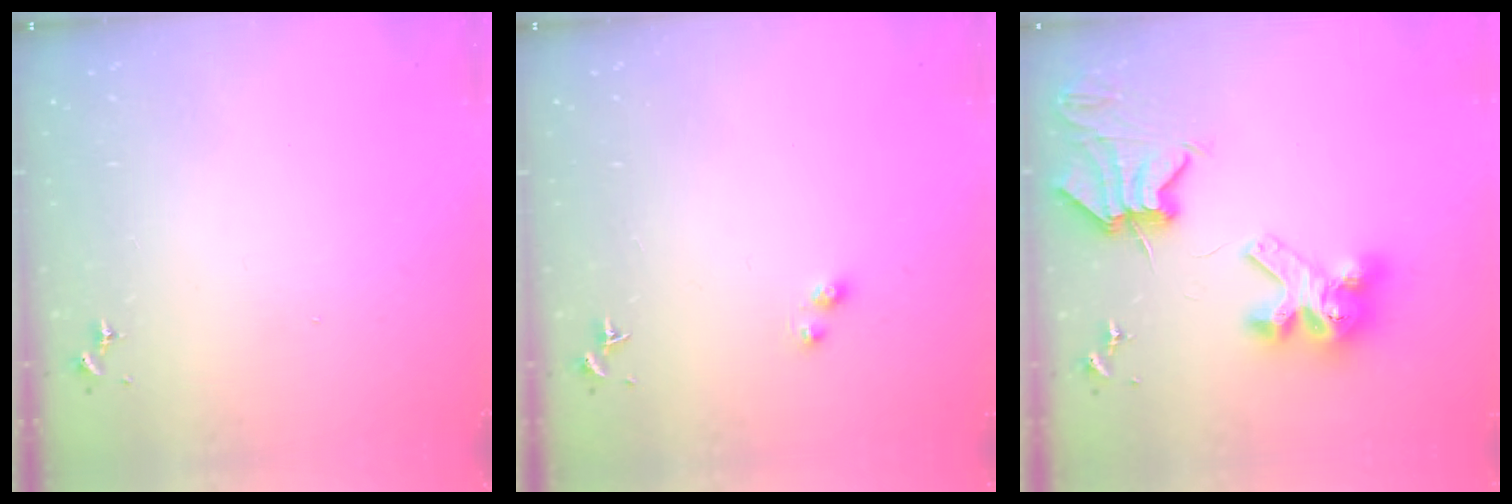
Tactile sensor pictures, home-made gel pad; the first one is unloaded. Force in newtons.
{"total": 3.4, "press": 3.4, "slide": 0.5}
{"total": 13.2, "press": 13.1, "slide": 1.7}